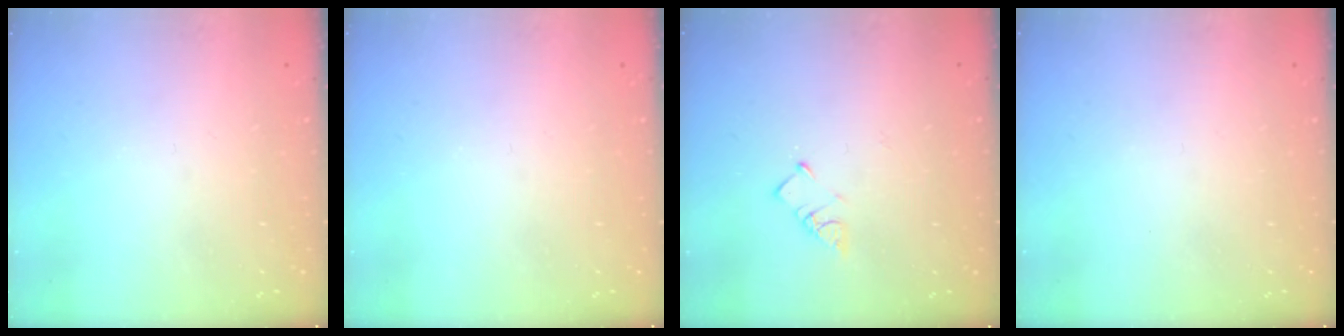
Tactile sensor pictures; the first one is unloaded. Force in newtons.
{"total": 0.0}
{"total": 3.1, "press": 3.1, "slide": 0.4}
{"total": 0.0}